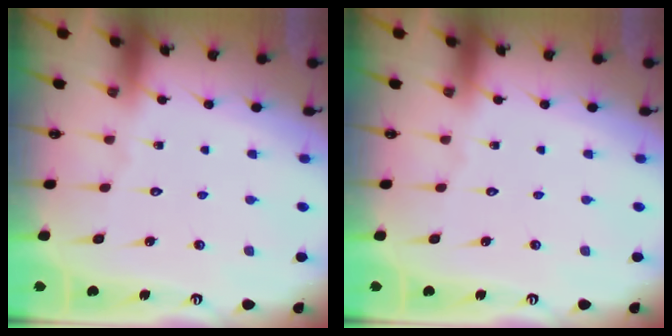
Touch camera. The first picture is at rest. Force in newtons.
{"total": 0.0}